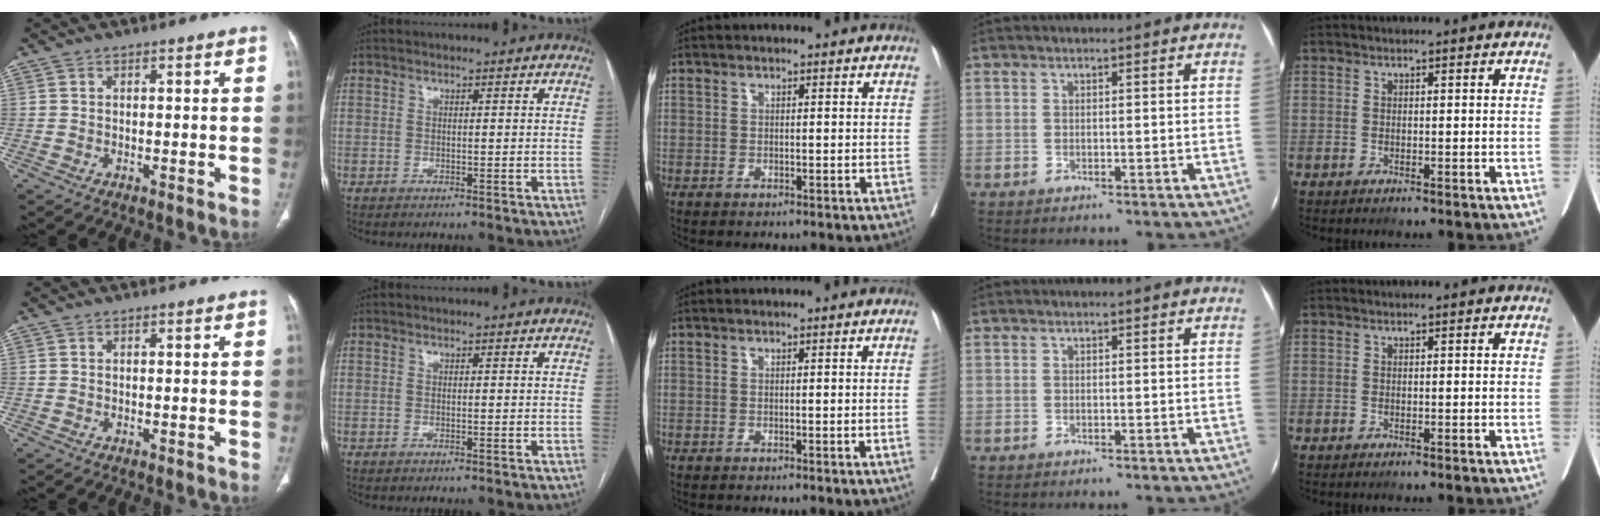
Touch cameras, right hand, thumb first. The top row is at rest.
{"middle": {"total": 1.0, "force": [-0.1, -0.4, 0.9], "torque": [-0.009, 0.000, 0.000]}}